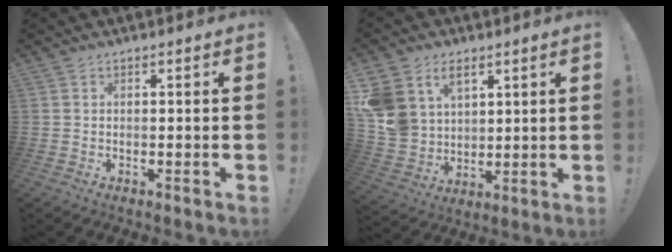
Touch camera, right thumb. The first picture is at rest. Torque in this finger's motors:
{"motor_torque": [1.91, 1.97, 0.53, -0.02, 0.09]}